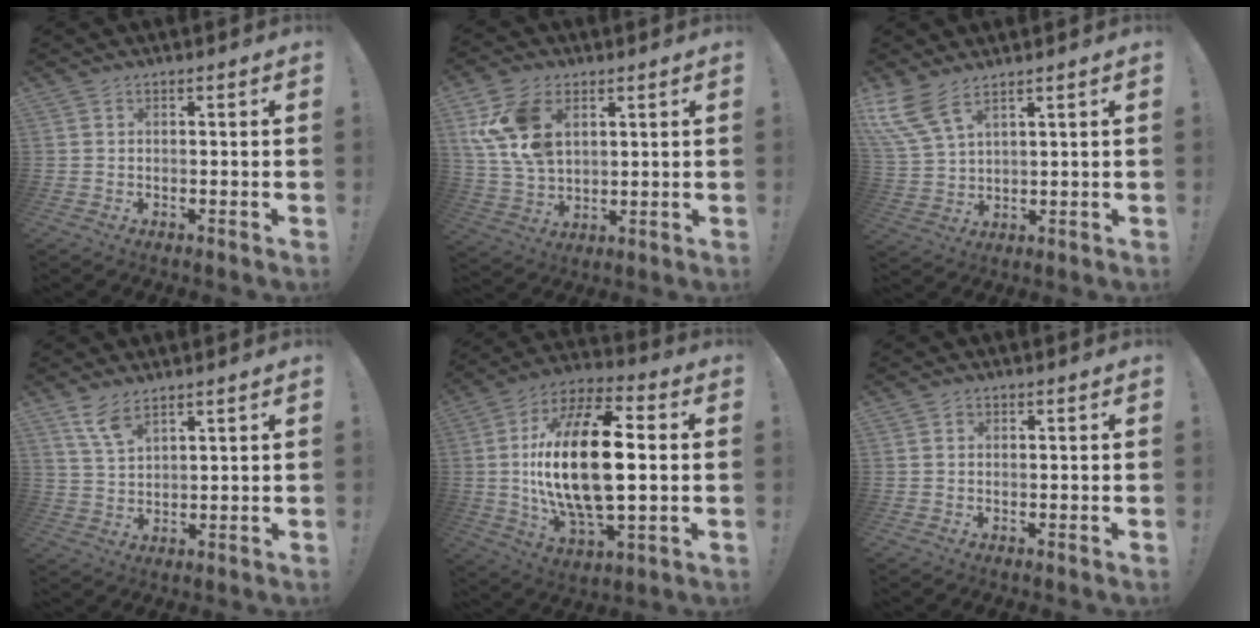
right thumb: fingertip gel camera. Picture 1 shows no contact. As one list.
[{"total": 14.4, "force": [5.5, 9.4, 9.4], "torque": [-0.191, -0.011, 0.106]}, {"total": 9.3, "force": [6.4, 3.3, 5.8], "torque": [-0.137, -0.028, 0.125]}, {"total": 6.6, "force": [4.8, 2.3, 3.9], "torque": [-0.074, -0.025, 0.088]}, {"total": 25.4, "force": [0.4, 11.6, 22.6], "torque": [-0.435, -0.002, -0.001]}, {"total": 0.6, "force": [0.1, 0.6, 0.1], "torque": [0.002, 0.001, 0.000]}]